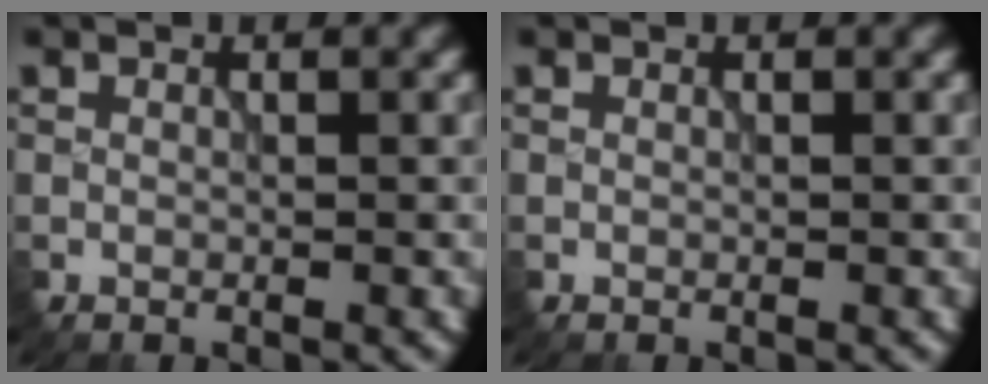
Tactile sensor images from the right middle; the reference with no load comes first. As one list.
[{"total": 0.0}]